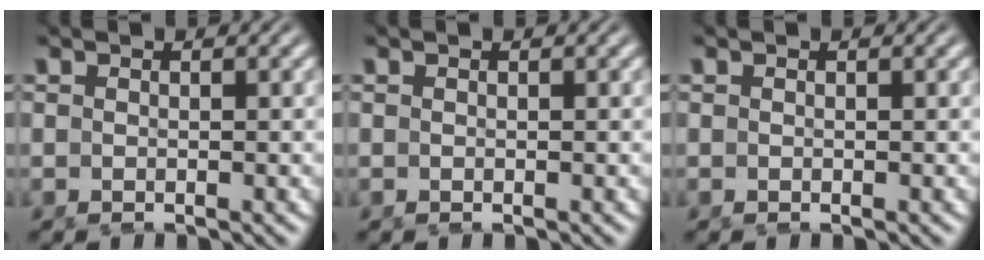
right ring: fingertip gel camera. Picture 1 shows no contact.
{"total": 0.0}
{"total": 0.0}